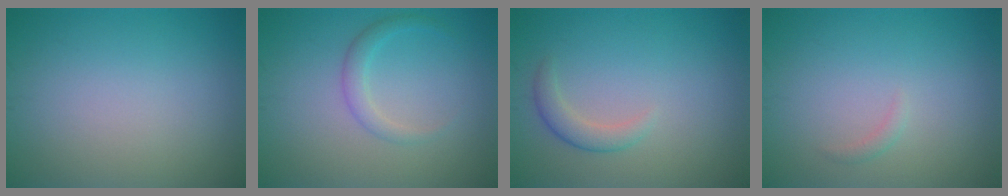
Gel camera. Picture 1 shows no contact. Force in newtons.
{"total": 1.8, "press": 1.8, "slide": 0.1}
{"total": 1.9, "press": 1.9, "slide": 0.2}
{"total": 0.7, "press": 0.7, "slide": 0.1}